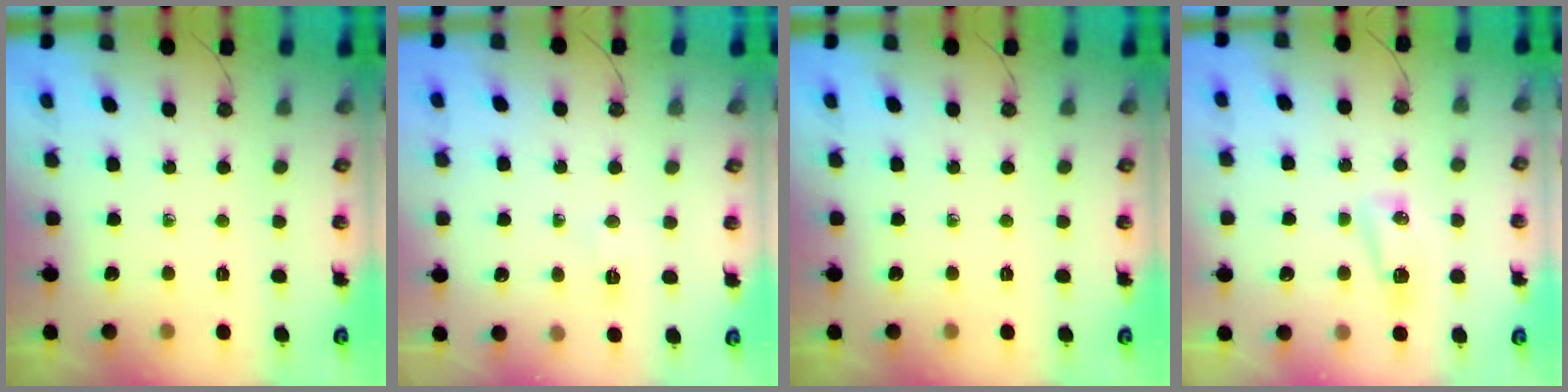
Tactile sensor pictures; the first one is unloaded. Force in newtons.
{"total": 3.4, "press": 3.4, "slide": 0.6}
{"total": 0.0}
{"total": 16.8, "press": 8.4, "slide": 14.6}